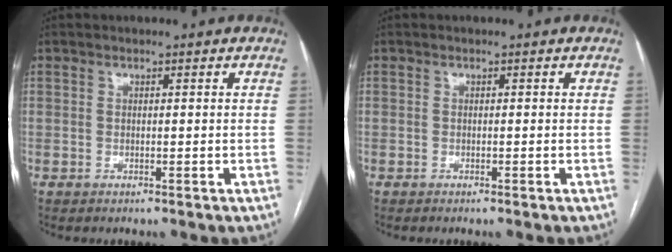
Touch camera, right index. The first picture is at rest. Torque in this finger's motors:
{"motor_torque": [-0.05, -0.01, -0.02, -0.01]}